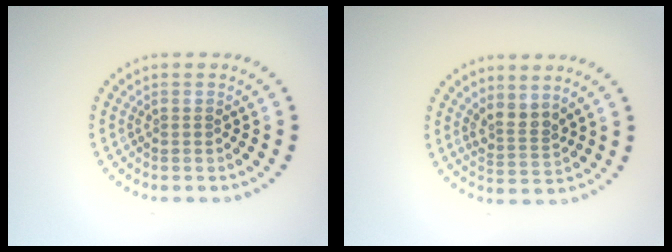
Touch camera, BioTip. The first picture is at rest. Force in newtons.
{"total": 2.4, "press": 1.7, "slide": 1.7}